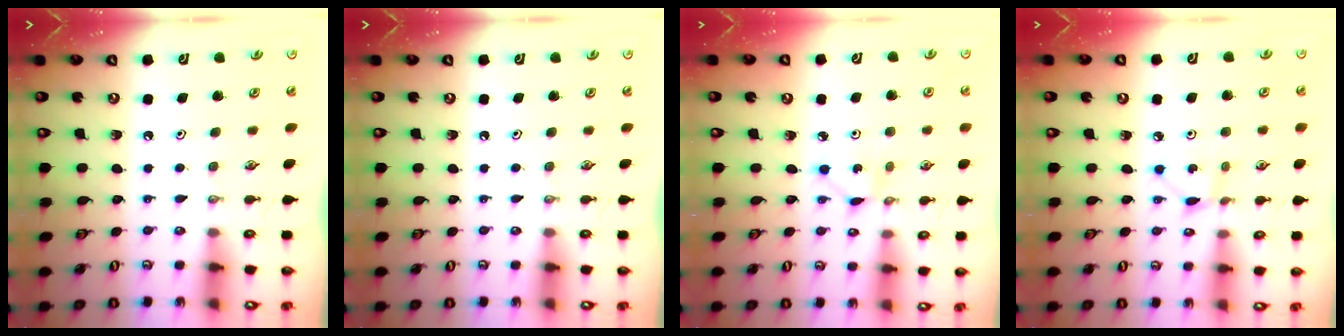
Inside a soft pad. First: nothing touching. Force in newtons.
{"total": 0.0}
{"total": 2.3, "press": 2.3, "slide": 0.3}
{"total": 2.5, "press": 2.4, "slide": 0.3}